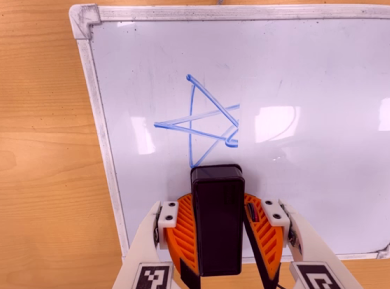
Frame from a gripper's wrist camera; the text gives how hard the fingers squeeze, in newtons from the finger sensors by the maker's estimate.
{"total": 9.0, "left": 9.1, "right": 8.8}